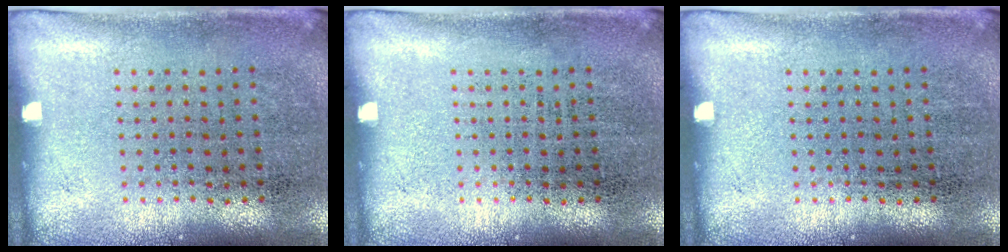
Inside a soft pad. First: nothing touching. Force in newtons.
{"total": 0.0}
{"total": 0.0}